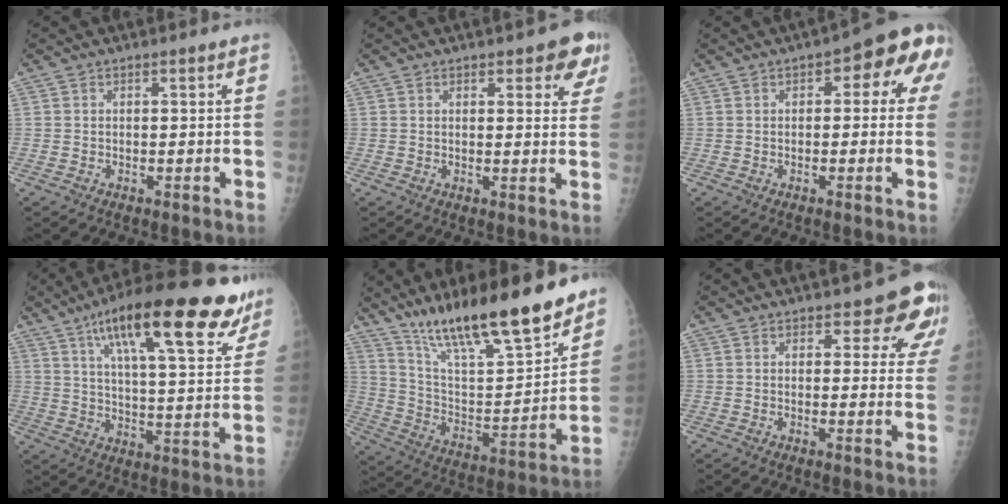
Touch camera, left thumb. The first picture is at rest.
{"total": 5.8, "force": [3.4, 2.6, 3.9], "torque": [-0.010, -0.012, 0.033]}
{"total": 9.1, "force": [2.6, 4.3, 7.6], "torque": [-0.048, 0.020, 0.015]}
{"total": 24.8, "force": [14.7, 7.0, 18.7], "torque": [-0.257, -0.031, 0.222]}
{"total": 23.8, "force": [17.7, 5.0, 15.0], "torque": [-0.225, -0.080, 0.307]}
{"total": 8.1, "force": [5.3, 4.1, 4.6], "torque": [-0.009, -0.025, 0.050]}